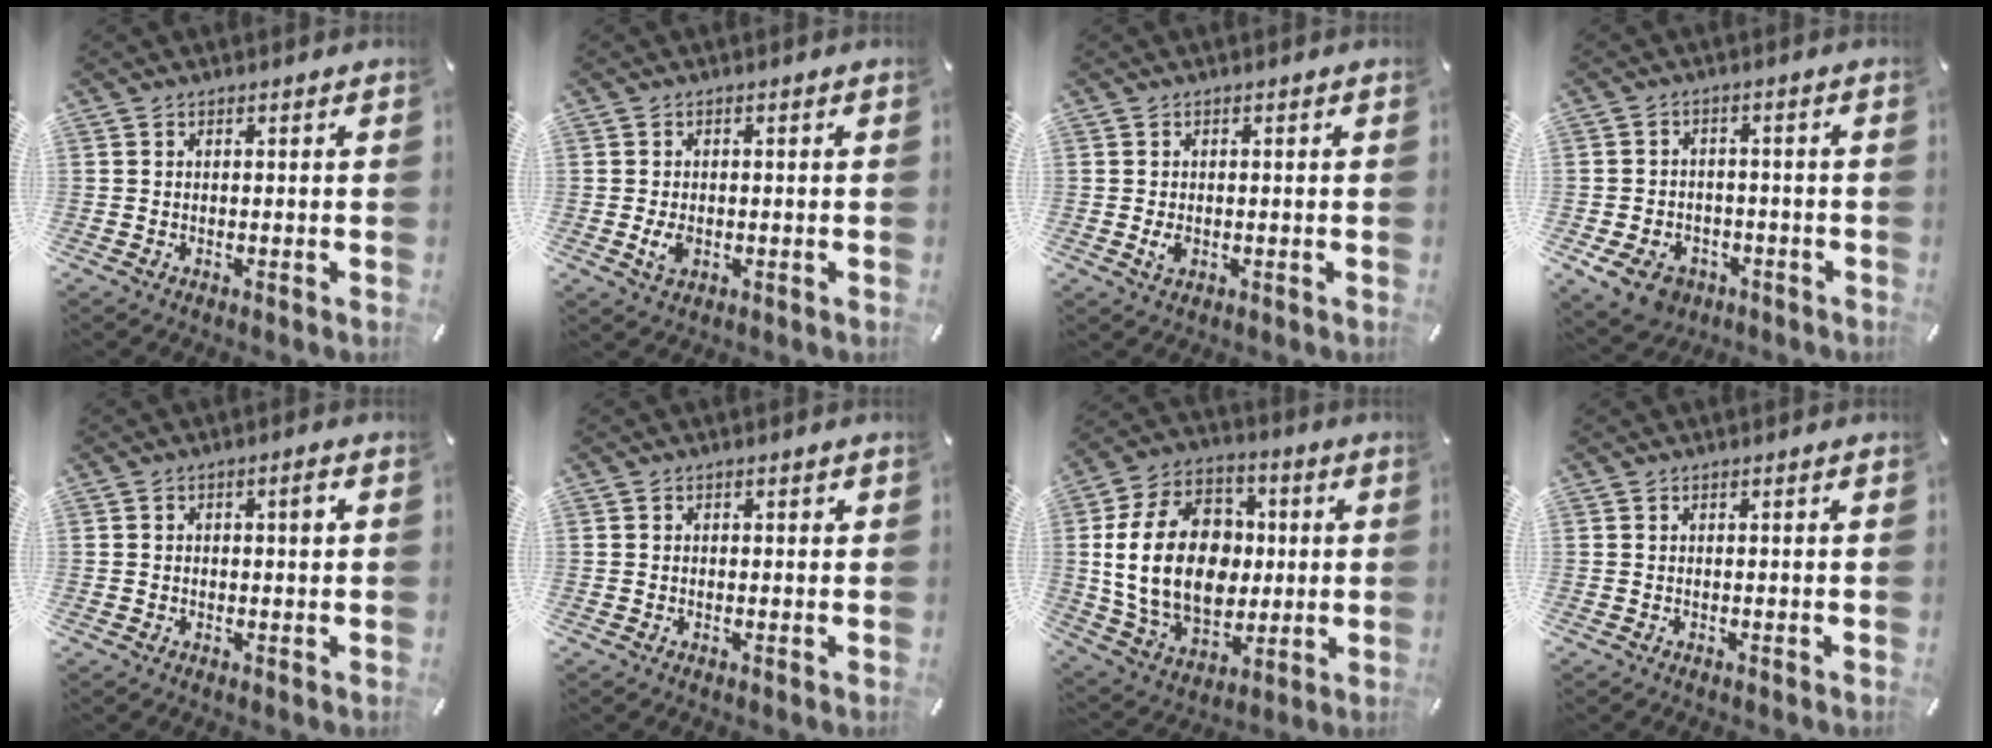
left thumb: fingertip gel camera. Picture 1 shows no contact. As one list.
[{"total": 3.3, "force": [-0.7, 2.2, 2.3], "torque": [-0.054, -0.002, -0.014]}, {"total": 2.0, "force": [-0.4, 1.4, 1.4], "torque": [-0.033, -0.001, -0.008]}, {"total": 7.9, "force": [-4.2, 5.7, 3.5], "torque": [-0.068, 0.025, -0.076]}, {"total": 2.4, "force": [0.3, 1.3, 2.0], "torque": [-0.032, 0.006, 0.000]}, {"total": 0.9, "force": [0.0, 0.8, 0.3], "torque": [-0.007, 0.006, -0.003]}, {"total": 22.1, "force": [0.8, 16.7, 14.5], "torque": [-0.294, 0.006, 0.019]}, {"total": 0.0}]